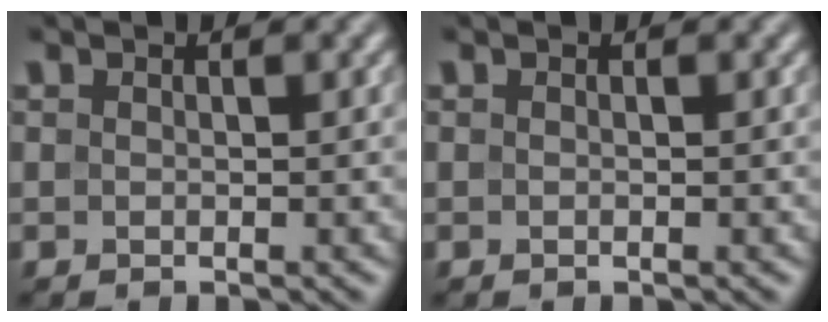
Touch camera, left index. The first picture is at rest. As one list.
[{"total": 0.0}]